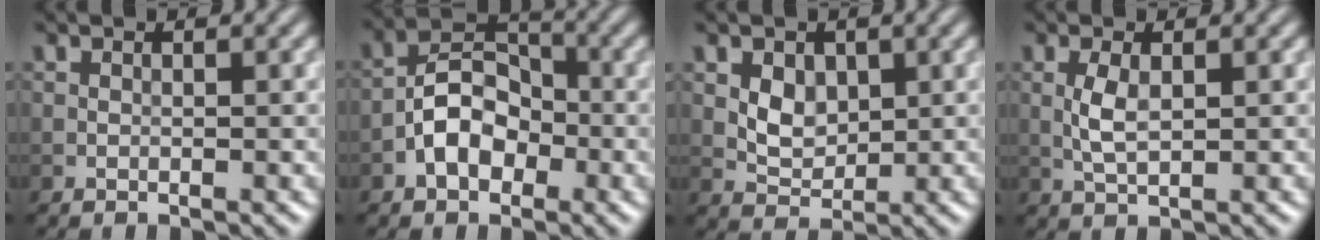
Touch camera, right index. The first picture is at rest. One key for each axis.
{"total": 4.7, "fx": -1.9, "fy": 3.1, "fz": 3.0, "tx": -0.045, "ty": 0.011, "tz": -0.040}
{"total": 2.8, "fx": 0.6, "fy": 2.1, "fz": 1.8, "tx": -0.030, "ty": -0.004, "tz": 0.012}
{"total": 2.3, "fx": 0.2, "fy": 1.0, "fz": 2.1, "tx": -0.049, "ty": 0.002, "tz": 0.006}